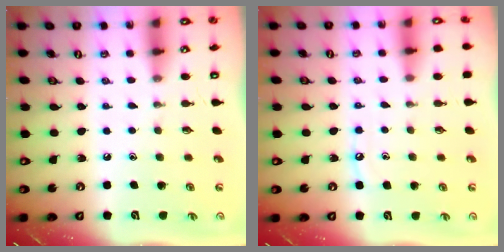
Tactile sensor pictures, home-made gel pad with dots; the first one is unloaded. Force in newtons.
{"total": 5.9, "press": 5.9, "slide": 0.6}